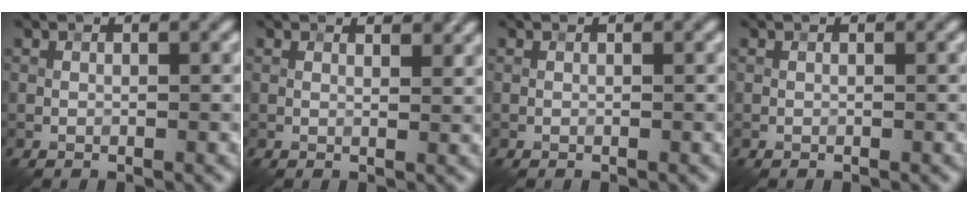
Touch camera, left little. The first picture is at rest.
{"total": 1.6, "force": [1.4, 0.4, 0.8], "torque": [-0.014, -0.002, 0.017]}
{"total": 0.0}
{"total": 0.0}